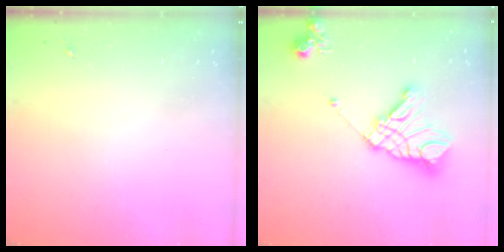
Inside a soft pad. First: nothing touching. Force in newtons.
{"total": 17.2, "press": 17.0, "slide": 2.4}